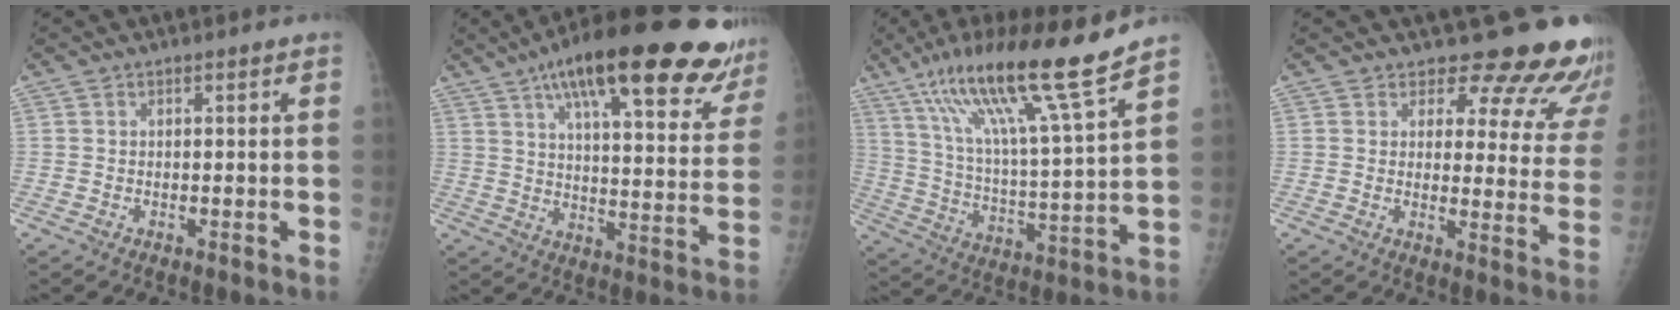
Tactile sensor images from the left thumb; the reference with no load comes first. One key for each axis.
{"total": 28.5, "fx": 18.3, "fy": 8.1, "fz": 20.2, "tx": -0.270, "ty": -0.031, "tz": 0.252}
{"total": 19.3, "fx": 13.7, "fy": 0.2, "fz": 13.6, "tx": -0.223, "ty": -0.062, "tz": 0.239}
{"total": 16.1, "fx": 14.8, "fy": 5.2, "fz": 3.6, "tx": 0.013, "ty": -0.123, "tz": 0.152}